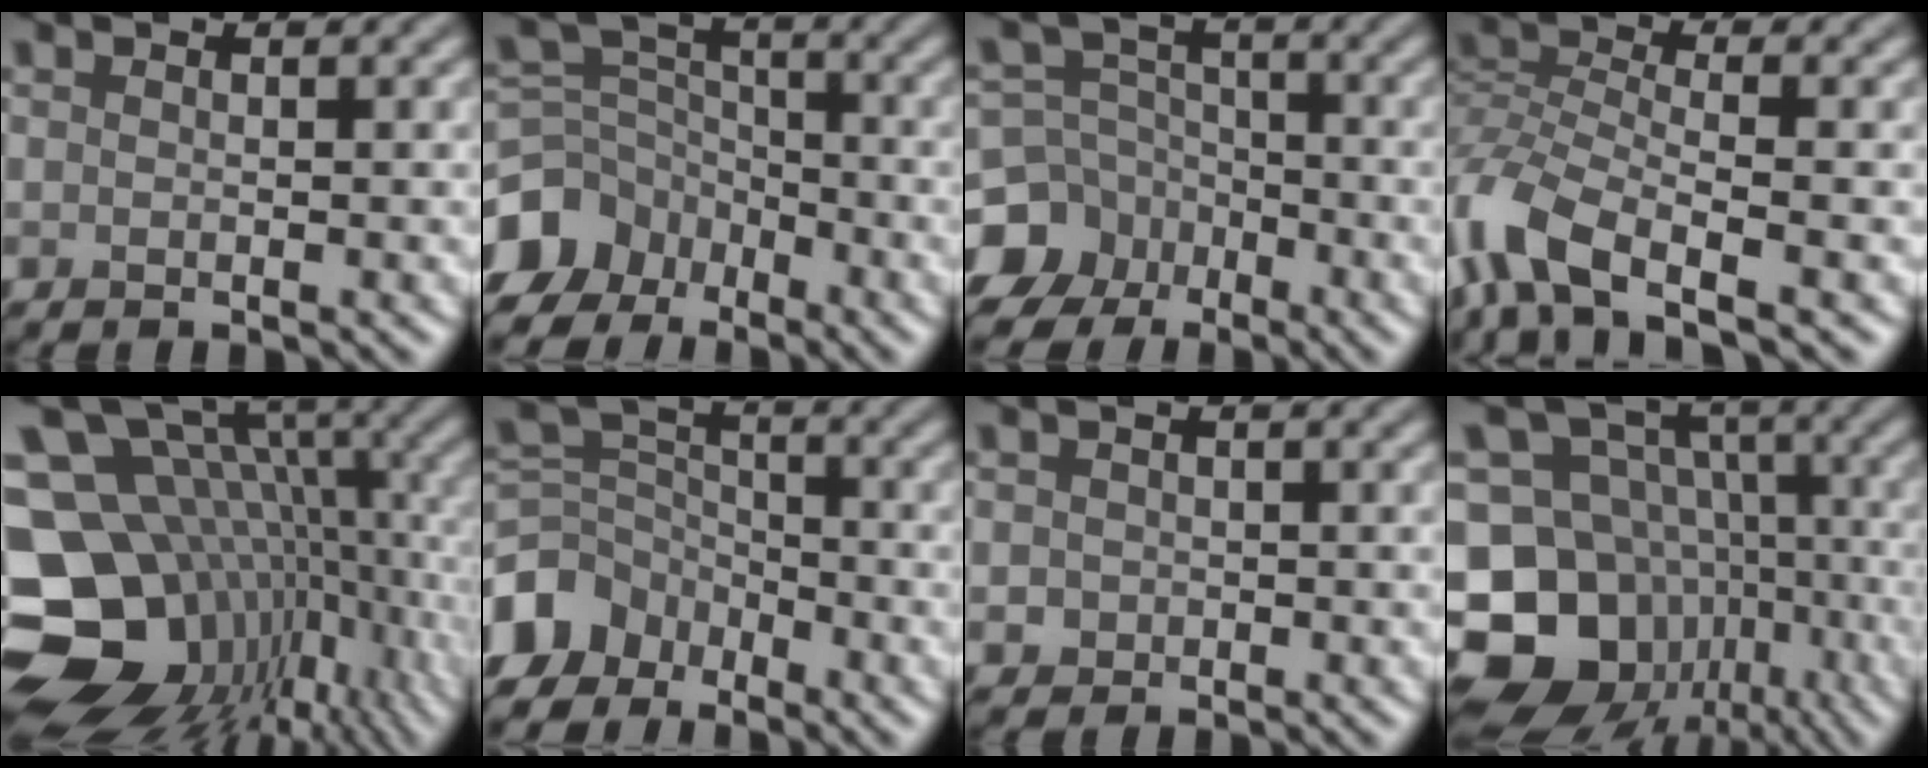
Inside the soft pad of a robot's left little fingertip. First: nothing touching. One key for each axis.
{"total": 9.6, "fx": -6.2, "fy": 7.0, "fz": 2.2, "tx": -0.050, "ty": -0.015, "tz": -0.120}
{"total": 9.2, "fx": -5.3, "fy": 7.3, "fz": 1.6, "tx": -0.029, "ty": -0.025, "tz": -0.119}
{"total": 7.7, "fx": -4.4, "fy": 3.1, "fz": 5.4, "tx": -0.118, "ty": -0.001, "tz": -0.099}
{"total": 18.2, "fx": -3.5, "fy": 13.5, "fz": 11.8, "tx": -0.211, "ty": -0.005, "tz": -0.019}
{"total": 7.2, "fx": -4.9, "fy": 4.9, "fz": 2.0, "tx": -0.031, "ty": 0.003, "tz": -0.104}
{"total": 1.0, "fx": -0.1, "fy": 0.9, "fz": 0.2, "tx": 0.001, "ty": -0.004, "tz": -0.003}
{"total": 16.4, "fx": -7.0, "fy": 13.6, "fz": 5.8, "tx": -0.134, "ty": -0.015, "tz": -0.110}